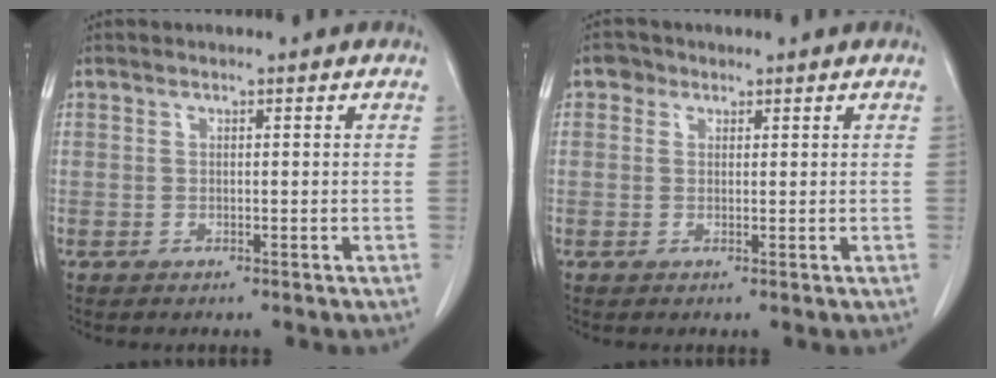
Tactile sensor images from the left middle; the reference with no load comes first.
{"total": 0.9, "force": [0.5, 0.8, 0.2], "torque": [0.002, 0.001, 0.005]}